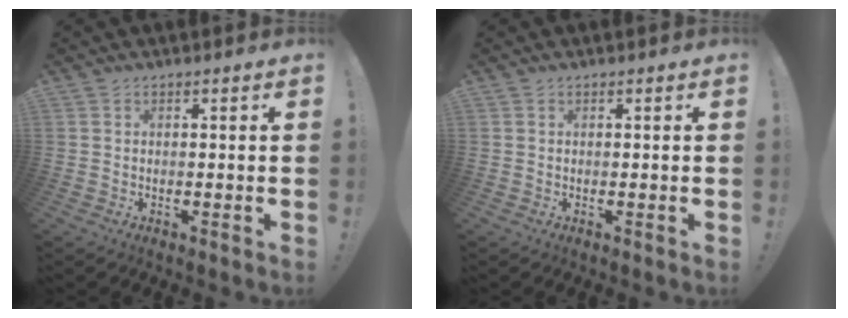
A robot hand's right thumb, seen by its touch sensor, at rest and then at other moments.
{"total": 0.0}